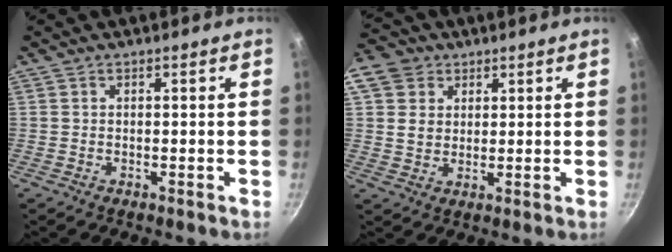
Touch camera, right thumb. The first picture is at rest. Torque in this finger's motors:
{"motor_torque": [-0.76, 2.59, 0.71, 0.18, 0.17]}